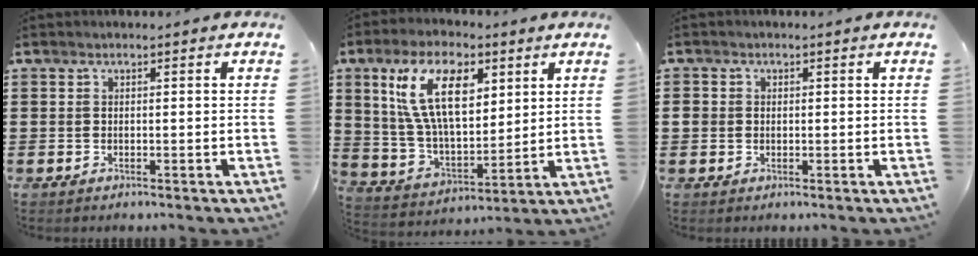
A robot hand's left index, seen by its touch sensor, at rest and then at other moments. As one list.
[{"total": 14.0, "force": [6.5, 6.7, 10.4], "torque": [-0.227, 0.010, 0.121]}, {"total": 1.4, "force": [0.0, 1.3, 0.5], "torque": [-0.013, 0.006, -0.002]}]